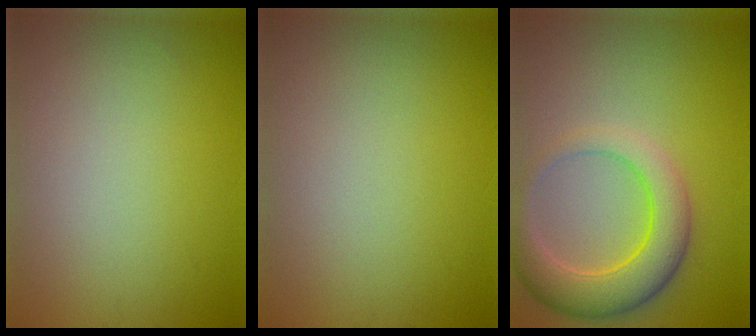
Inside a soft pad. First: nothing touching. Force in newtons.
{"total": 0.0}
{"total": 5.8, "press": 5.8, "slide": 0.2}